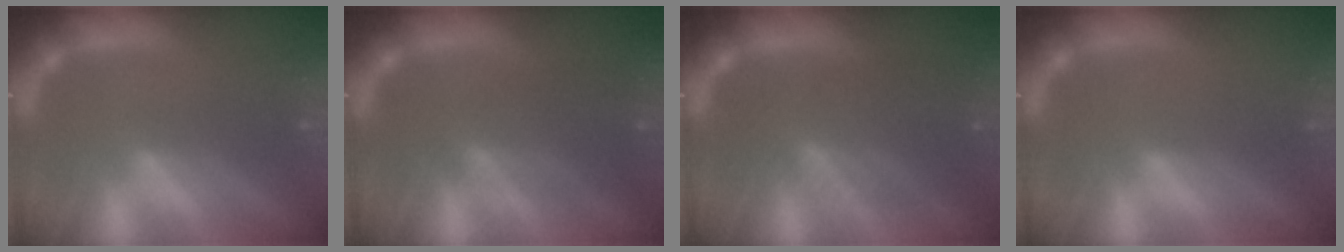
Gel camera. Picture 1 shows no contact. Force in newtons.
{"total": 5.1}
{"total": 7.1}
{"total": 0.0}